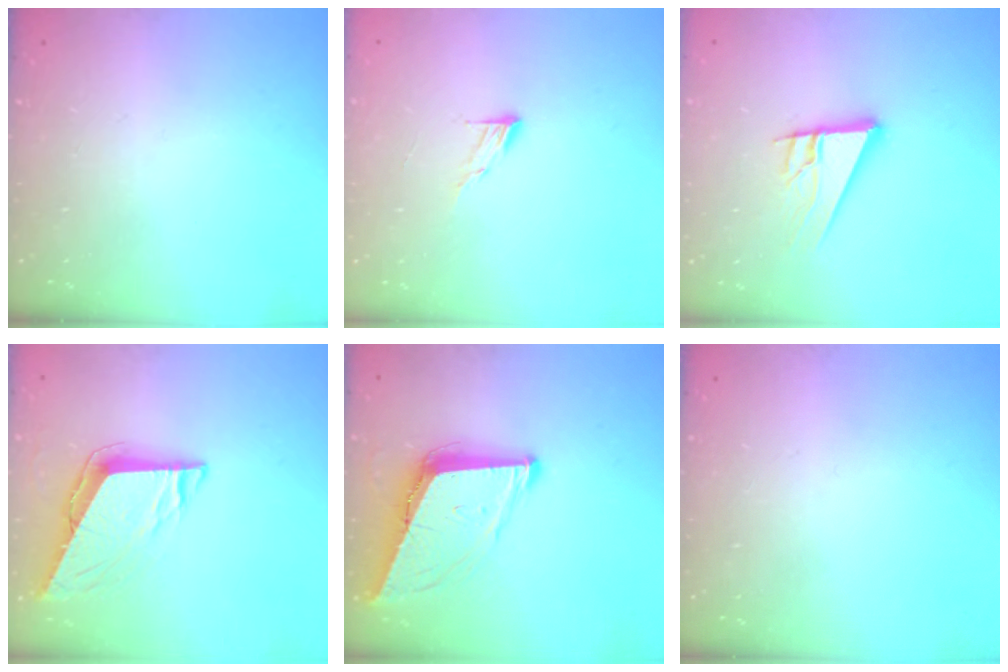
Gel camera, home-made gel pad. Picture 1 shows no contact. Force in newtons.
{"total": 5.6, "press": 5.6, "slide": 0.4}
{"total": 13.1, "press": 12.7, "slide": 3.4}
{"total": 8.4, "press": 8.4, "slide": 0.9}
{"total": 10.0, "press": 9.3, "slide": 3.5}
{"total": 0.0}